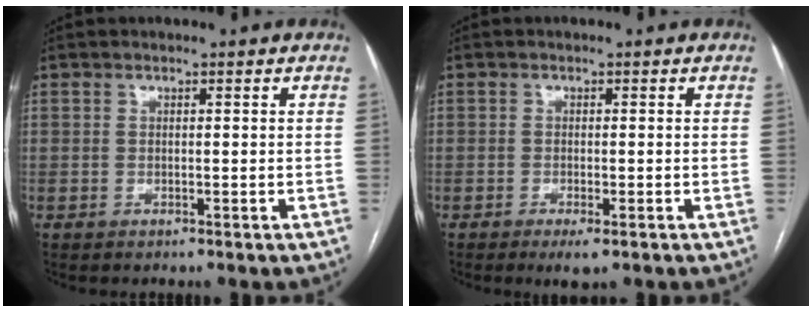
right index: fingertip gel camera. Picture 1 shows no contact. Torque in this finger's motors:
{"motor_torque": [0.18, 0.05, 0.11, 0.03]}